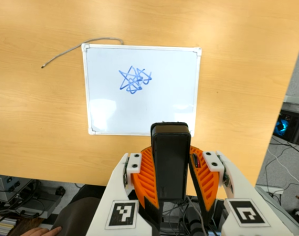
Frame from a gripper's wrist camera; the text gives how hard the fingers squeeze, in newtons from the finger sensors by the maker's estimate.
{"total": 9.8, "left": 8.2, "right": 11.5}